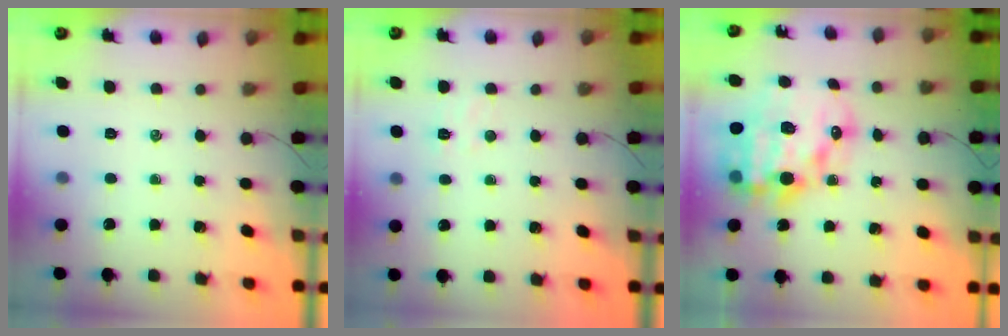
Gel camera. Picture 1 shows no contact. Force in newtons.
{"total": 3.6, "press": 3.5, "slide": 1.0}
{"total": 20.1, "press": 19.6, "slide": 4.5}